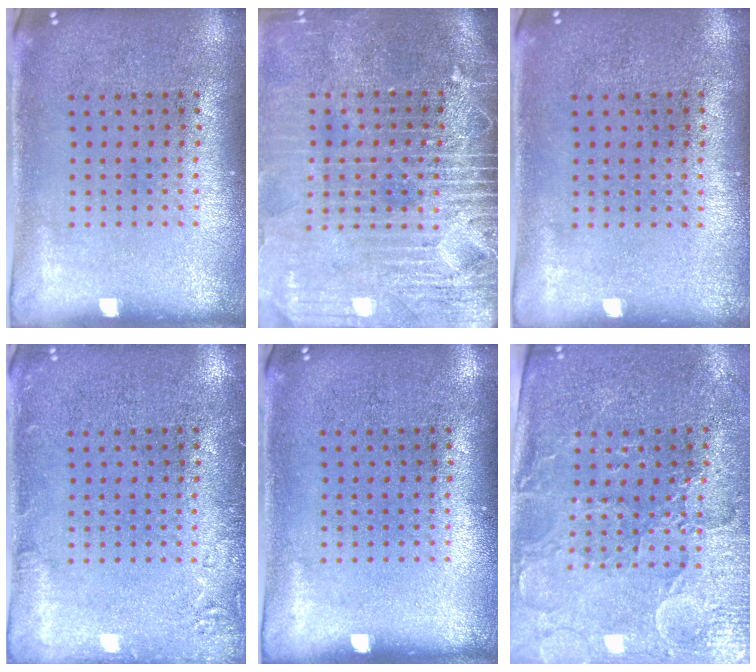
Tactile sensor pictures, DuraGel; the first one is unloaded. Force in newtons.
{"total": 4.3, "press": 3.7, "slide": 2.2}
{"total": 0.0}
{"total": 1.8, "press": 1.7, "slide": 0.4}
{"total": 0.0}
{"total": 3.5, "press": 3.2, "slide": 1.3}